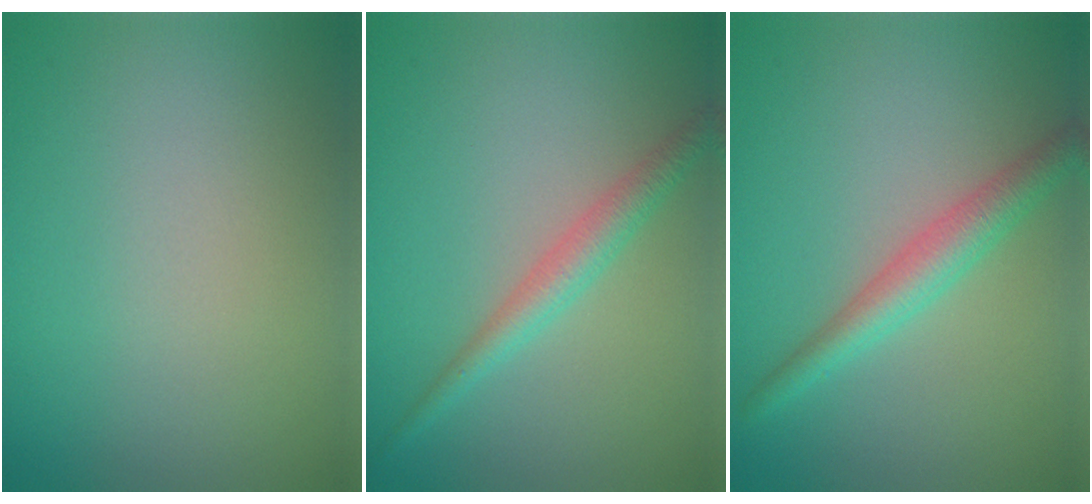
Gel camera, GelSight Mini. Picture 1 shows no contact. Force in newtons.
{"total": 2.5, "press": 2.5, "slide": 0.1}
{"total": 3.1, "press": 3.1, "slide": 0.1}